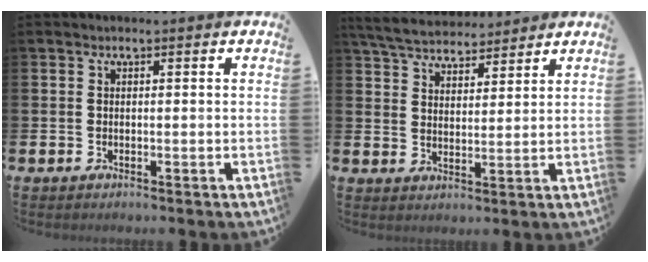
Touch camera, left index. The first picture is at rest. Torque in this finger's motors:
{"motor_torque": [-0.31, -0.38, 0.02, -0.05]}